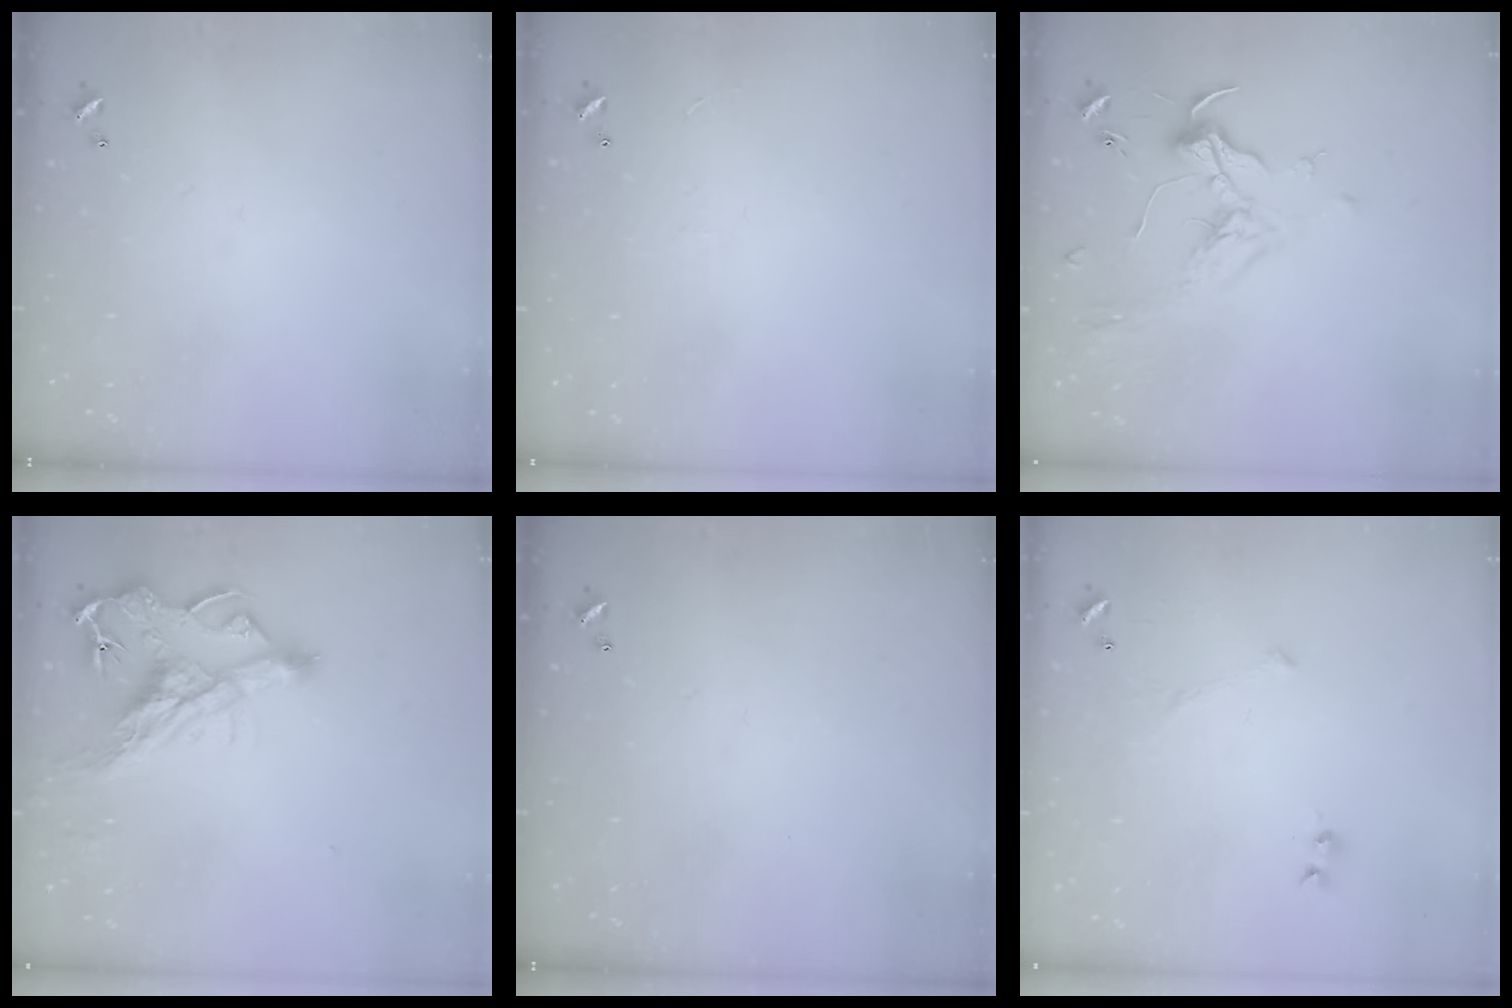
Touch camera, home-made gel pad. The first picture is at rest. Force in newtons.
{"total": 1.3, "press": 1.3, "slide": 0.4}
{"total": 1.8, "press": 1.6, "slide": 0.9}
{"total": 10.3, "press": 10.2, "slide": 1.7}
{"total": 0.0}
{"total": 4.8, "press": 4.7, "slide": 0.8}